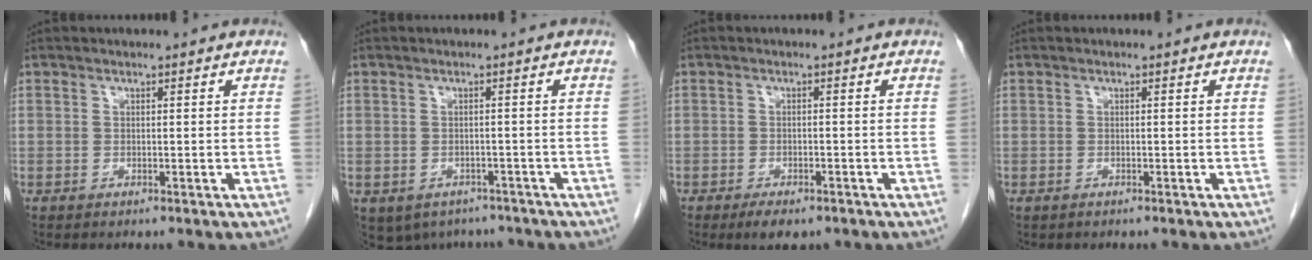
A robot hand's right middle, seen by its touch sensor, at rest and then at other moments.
{"total": 8.1, "force": [-5.6, 5.5, 2.0], "torque": [-0.038, 0.002, -0.065]}
{"total": 4.1, "force": [-3.0, 1.5, 2.4], "torque": [-0.040, -0.007, -0.039]}
{"total": 0.0}